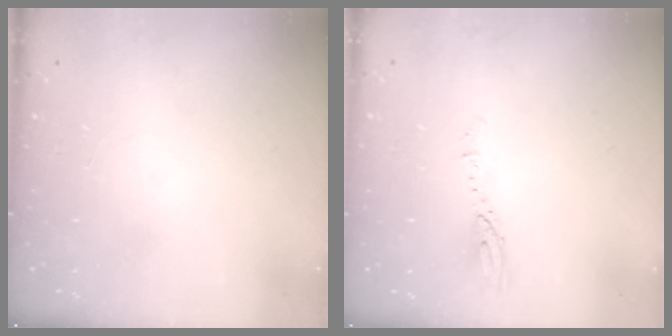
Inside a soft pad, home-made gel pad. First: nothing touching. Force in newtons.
{"total": 3.1, "press": 3.1, "slide": 0.4}